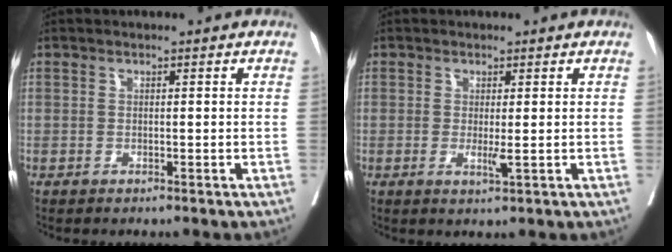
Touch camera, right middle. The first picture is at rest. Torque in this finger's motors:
{"motor_torque": [-0.05, 0.00, 0.04, 0.03]}